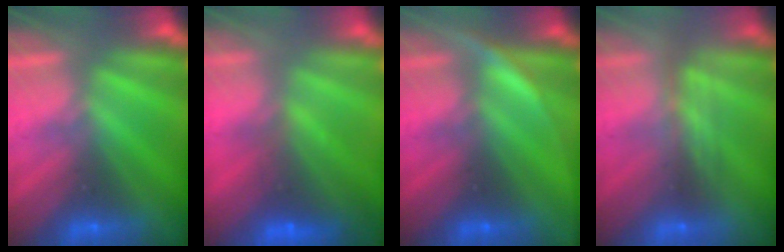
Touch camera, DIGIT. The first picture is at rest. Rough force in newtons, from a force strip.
{"total": 5.8}
{"total": 2.9}
{"total": 2.4}